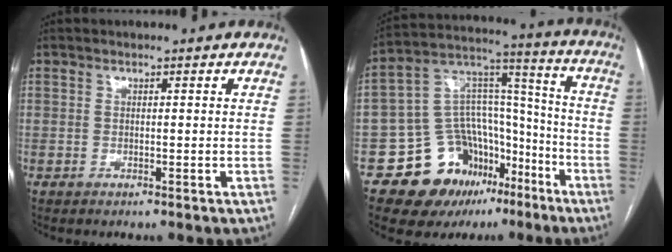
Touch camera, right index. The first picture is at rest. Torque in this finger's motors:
{"motor_torque": [-0.16, -0.18, -0.62, -0.21]}